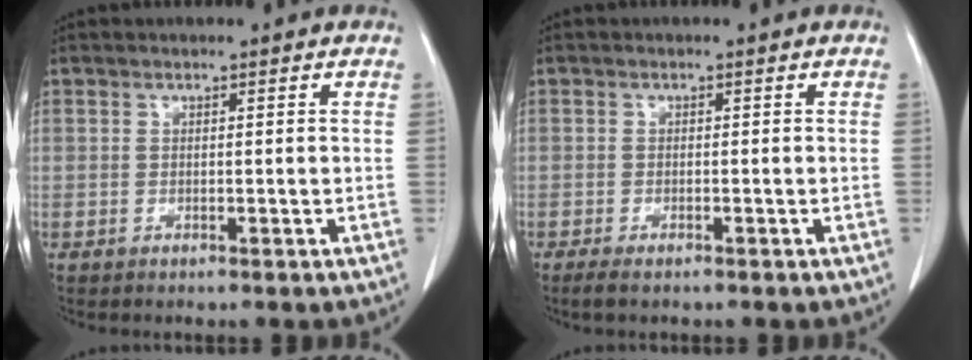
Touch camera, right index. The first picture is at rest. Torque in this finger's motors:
{"motor_torque": [0.05, -0.05, -0.02, 0.02]}